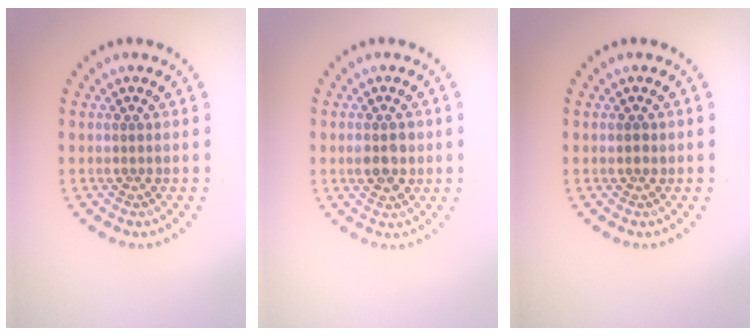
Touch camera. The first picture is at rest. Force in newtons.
{"total": 2.6, "press": 2.6, "slide": 0.1}
{"total": 0.8, "press": 0.7, "slide": 0.4}